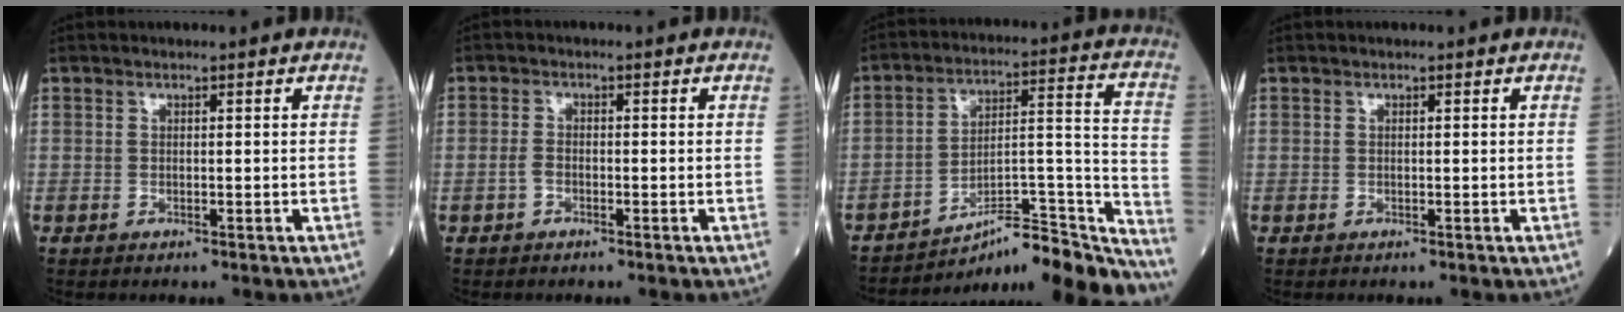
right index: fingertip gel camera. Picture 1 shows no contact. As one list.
[{"total": 1.6, "force": [-0.8, 1.0, 0.9], "torque": [-0.018, 0.004, -0.015]}, {"total": 19.9, "force": [-18.4, 1.7, 7.6], "torque": [-0.060, 0.047, -0.271]}, {"total": 0.0}]